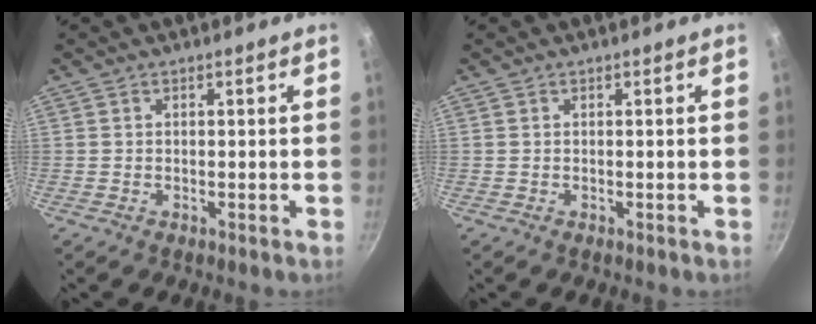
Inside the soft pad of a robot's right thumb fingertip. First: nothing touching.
{"total": 0.0}